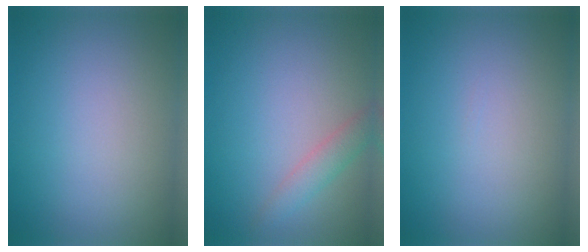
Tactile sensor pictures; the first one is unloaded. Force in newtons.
{"total": 1.8, "press": 1.8, "slide": 0.1}
{"total": 0.0}